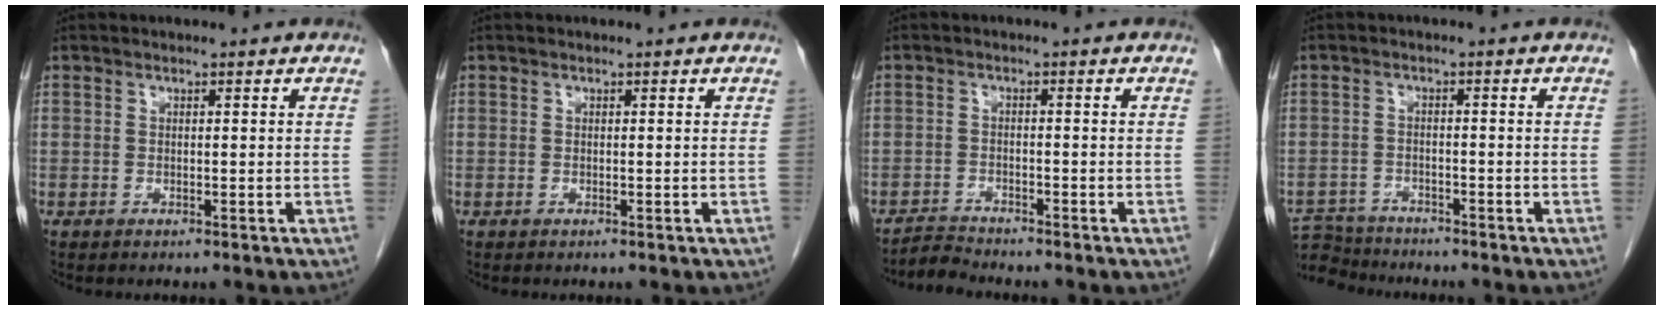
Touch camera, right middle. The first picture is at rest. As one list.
[{"total": 0.0}, {"total": 2.4, "force": [-2.2, -0.5, -0.6], "torque": [0.016, -0.017, -0.040]}, {"total": 5.9, "force": [-5.8, 1.0, -0.2], "torque": [0.008, -0.004, -0.104]}]